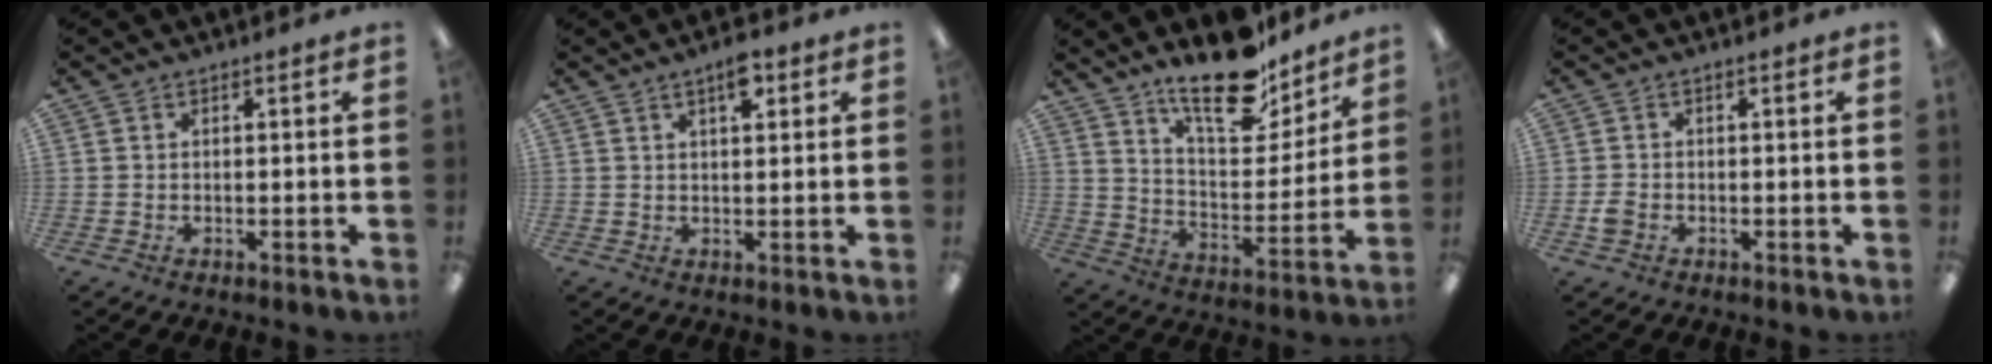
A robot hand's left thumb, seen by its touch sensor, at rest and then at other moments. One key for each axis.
{"total": 5.0, "fx": 3.0, "fy": 1.9, "fz": 3.6, "tx": -0.044, "ty": -0.008, "tz": 0.045}
{"total": 18.1, "fx": 14.4, "fy": 6.5, "fz": 8.8, "tx": -0.138, "ty": -0.097, "tz": 0.247}
{"total": 2.1, "fx": -0.9, "fy": 1.5, "fz": 1.1, "tx": -0.020, "ty": 0.004, "tz": -0.017}